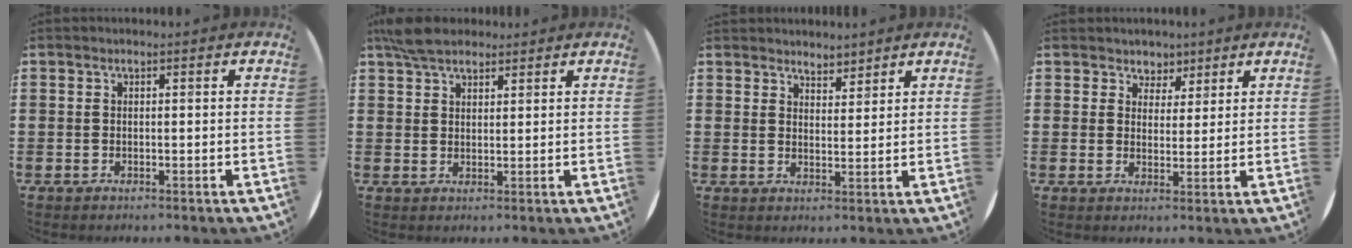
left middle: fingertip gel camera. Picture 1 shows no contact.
{"total": 5.1, "force": [4.2, 1.9, 2.0], "torque": [-0.042, -0.002, 0.079]}
{"total": 3.0, "force": [2.9, 0.6, -0.2], "torque": [-0.001, -0.010, 0.054]}
{"total": 3.4, "force": [2.7, 2.1, -0.1], "torque": [0.000, 0.000, 0.049]}